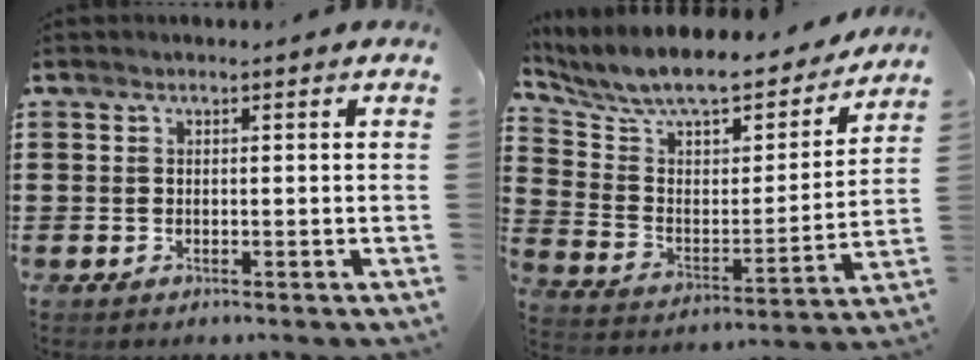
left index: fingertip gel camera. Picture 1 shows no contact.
{"total": 9.1, "force": [8.0, 2.2, 3.7], "torque": [-0.101, -0.055, 0.133]}